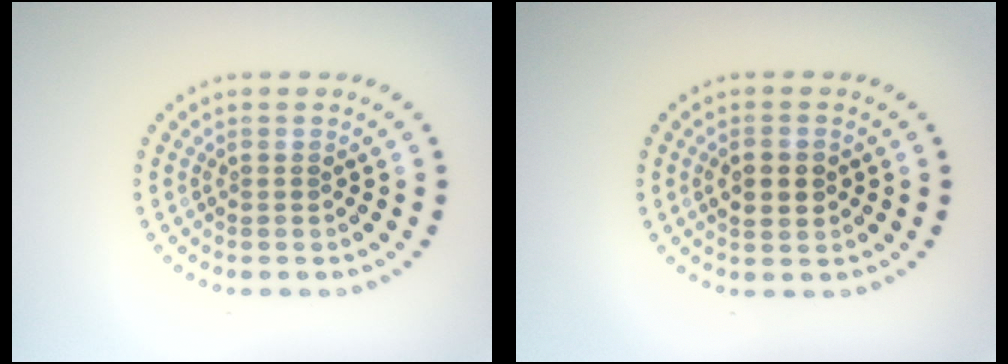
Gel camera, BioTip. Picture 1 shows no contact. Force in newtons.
{"total": 2.5, "press": 2.5, "slide": 0.1}